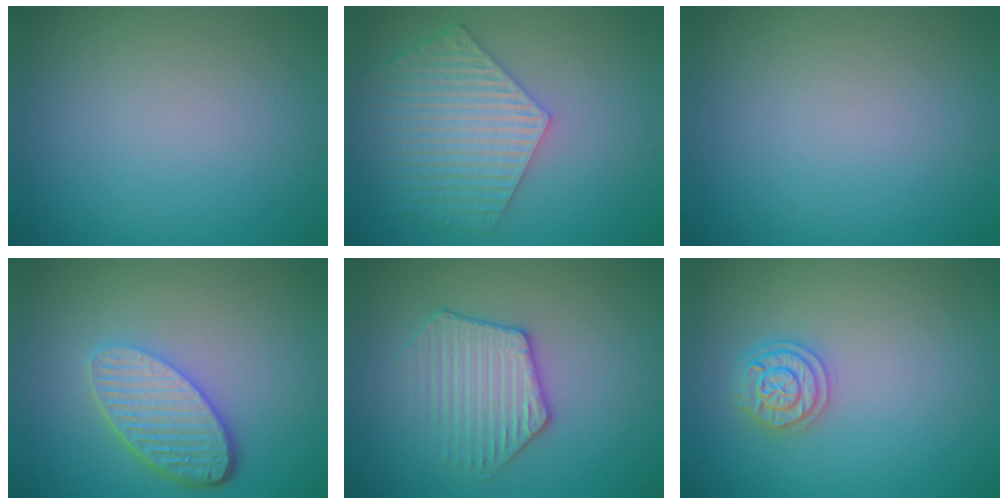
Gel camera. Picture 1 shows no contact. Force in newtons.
{"total": 5.8, "press": 4.6, "slide": 3.5}
{"total": 0.0}
{"total": 5.3, "press": 3.9, "slide": 3.6}
{"total": 3.5, "press": 3.4, "slide": 0.9}
{"total": 2.4, "press": 2.4, "slide": 0.4}